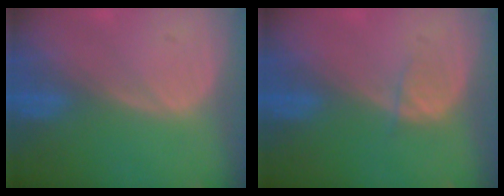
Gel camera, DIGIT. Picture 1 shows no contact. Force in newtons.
{"total": 1.6, "press": 1.5, "slide": 0.2}